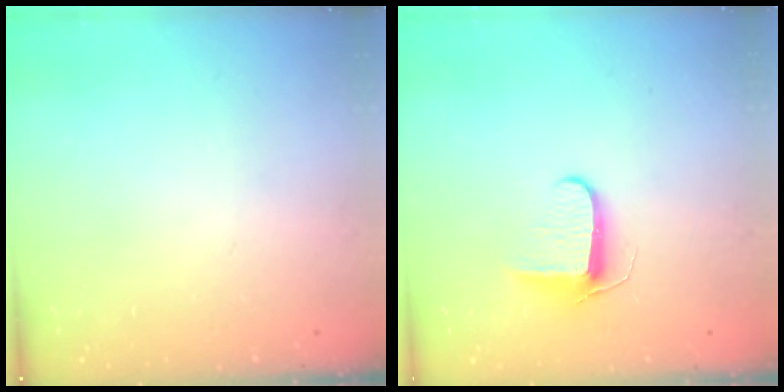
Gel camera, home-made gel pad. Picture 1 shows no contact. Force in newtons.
{"total": 7.8, "press": 7.7, "slide": 1.1}